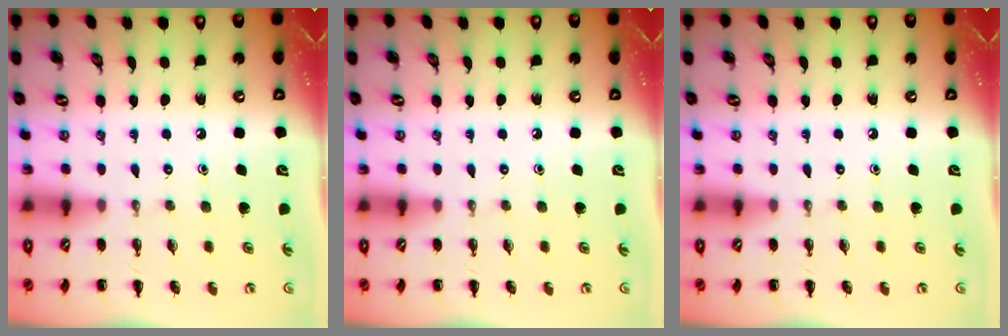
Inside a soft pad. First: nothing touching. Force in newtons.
{"total": 0.0}
{"total": 0.0}